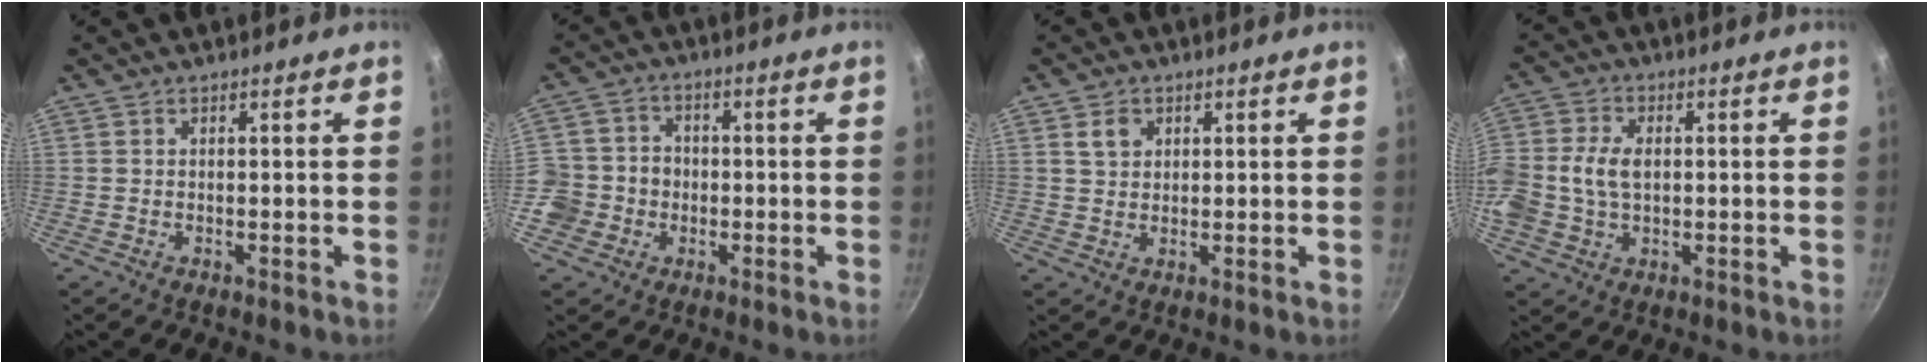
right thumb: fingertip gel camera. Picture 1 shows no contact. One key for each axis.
{"total": 8.2, "fx": -2.3, "fy": 7.4, "fz": 2.4, "tx": -0.013, "ty": 0.024, "tz": -0.054}
{"total": 3.6, "fx": 1.4, "fy": 2.8, "fz": 1.7, "tx": -0.014, "ty": 0.001, "tz": 0.024}
{"total": 11.5, "fx": 0.1, "fy": 8.3, "fz": 8.0, "tx": -0.172, "ty": 0.025, "tz": -0.006}